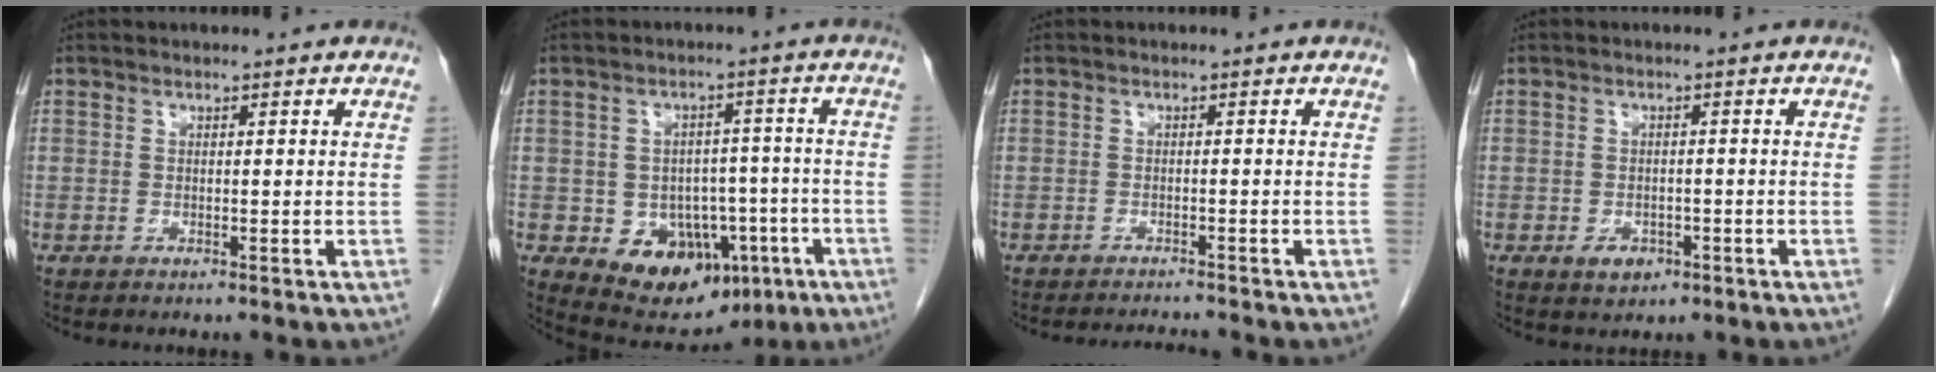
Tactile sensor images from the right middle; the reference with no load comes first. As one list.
[{"total": 12.7, "force": [-5.3, 8.4, 7.9], "torque": [-0.106, 0.019, -0.063]}, {"total": 2.3, "force": [-2.2, -0.7, 0.0], "torque": [-0.003, -0.013, -0.034]}, {"total": 2.6, "force": [-1.3, 1.8, 1.4], "torque": [-0.021, 0.002, -0.009]}]